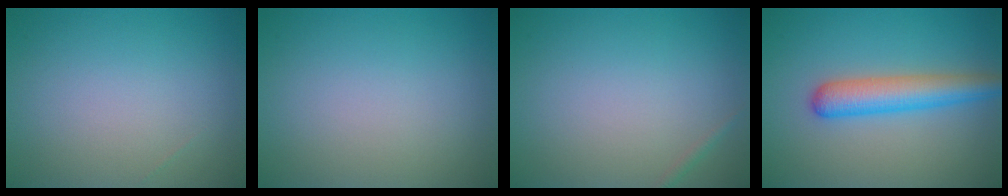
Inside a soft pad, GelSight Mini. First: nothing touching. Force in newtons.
{"total": 0.0}
{"total": 0.5, "press": 0.5, "slide": 0.0}
{"total": 4.6, "press": 4.6, "slide": 0.2}